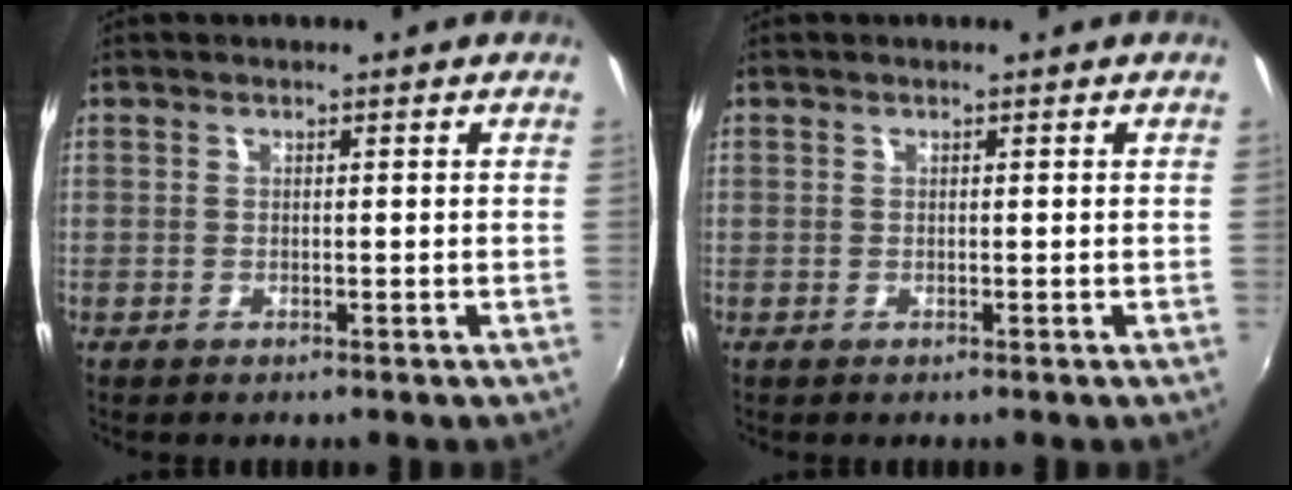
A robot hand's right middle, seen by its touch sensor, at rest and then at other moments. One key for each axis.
{"total": 0.0}